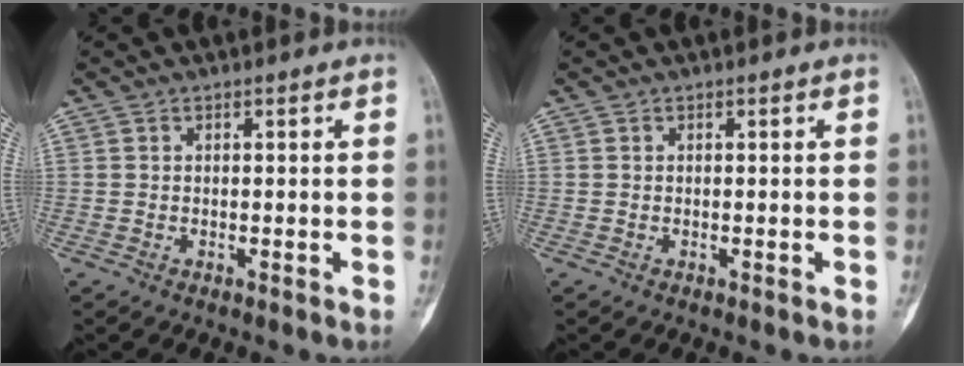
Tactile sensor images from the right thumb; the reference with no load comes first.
{"total": 0.0}